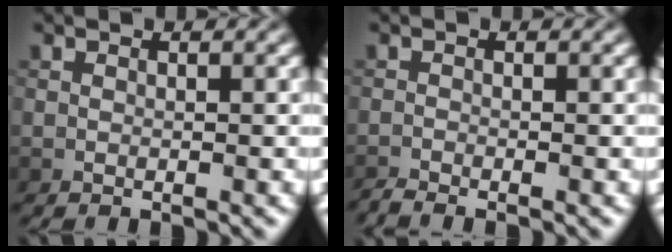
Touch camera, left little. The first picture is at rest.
{"total": 1.3, "force": [-1.2, 0.1, 0.4], "torque": [-0.007, -0.008, -0.031]}